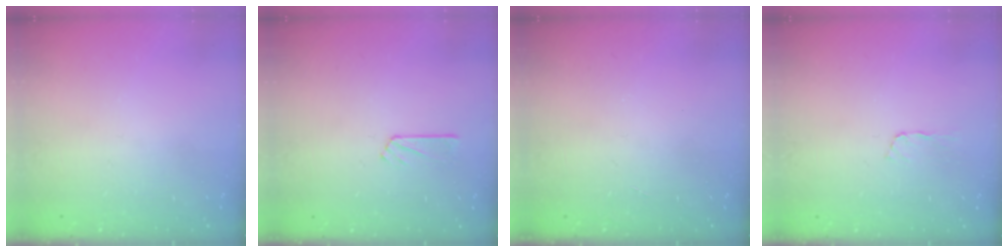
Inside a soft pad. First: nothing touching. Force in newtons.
{"total": 2.5, "press": 2.5, "slide": 0.2}
{"total": 0.0}
{"total": 2.1, "press": 2.1, "slide": 0.3}